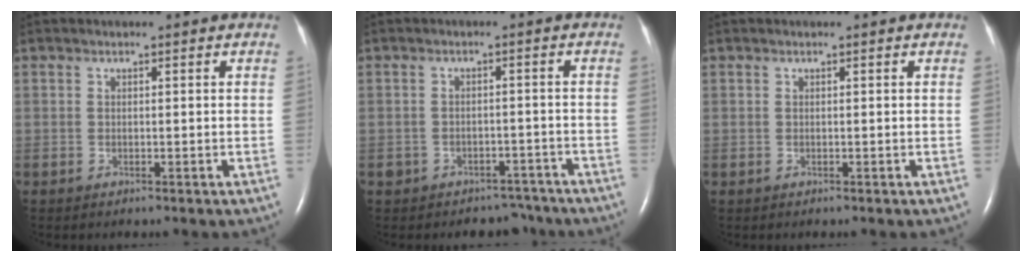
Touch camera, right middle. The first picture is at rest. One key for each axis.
{"total": 4.8, "fx": -3.7, "fy": 3.1, "fz": -0.2, "tx": 0.012, "ty": 0.025, "tz": -0.046}
{"total": 0.0}